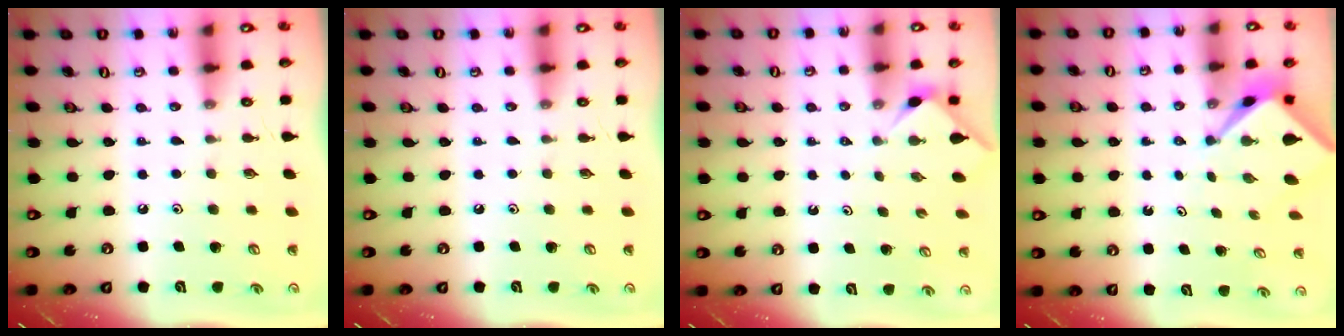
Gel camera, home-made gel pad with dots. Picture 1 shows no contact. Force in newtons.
{"total": 0.0}
{"total": 2.5, "press": 2.5, "slide": 0.4}
{"total": 2.5, "press": 2.4, "slide": 0.3}